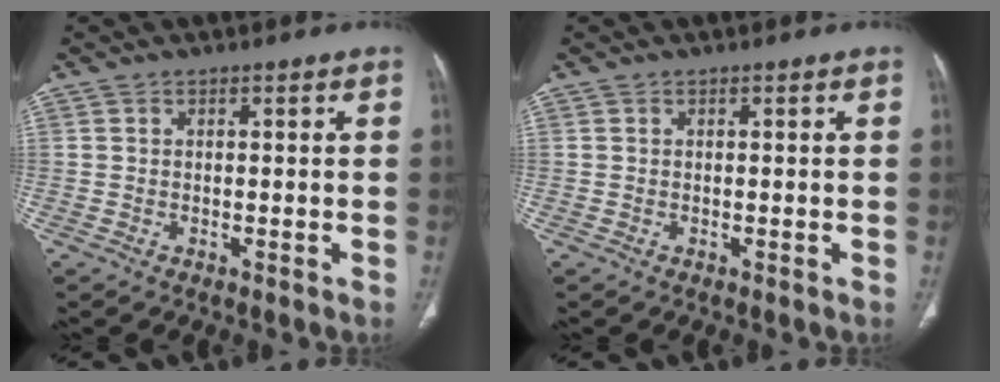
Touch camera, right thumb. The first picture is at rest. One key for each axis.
{"total": 0.0}